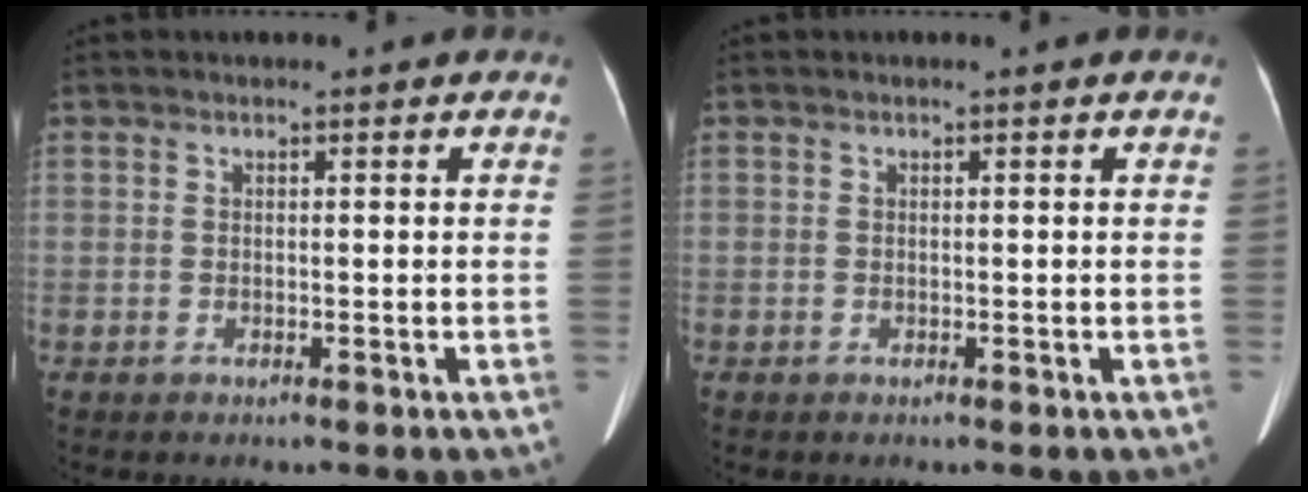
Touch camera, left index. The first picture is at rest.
{"total": 0.5, "force": [-0.4, 0.3, -0.2], "torque": [0.007, 0.004, -0.006]}